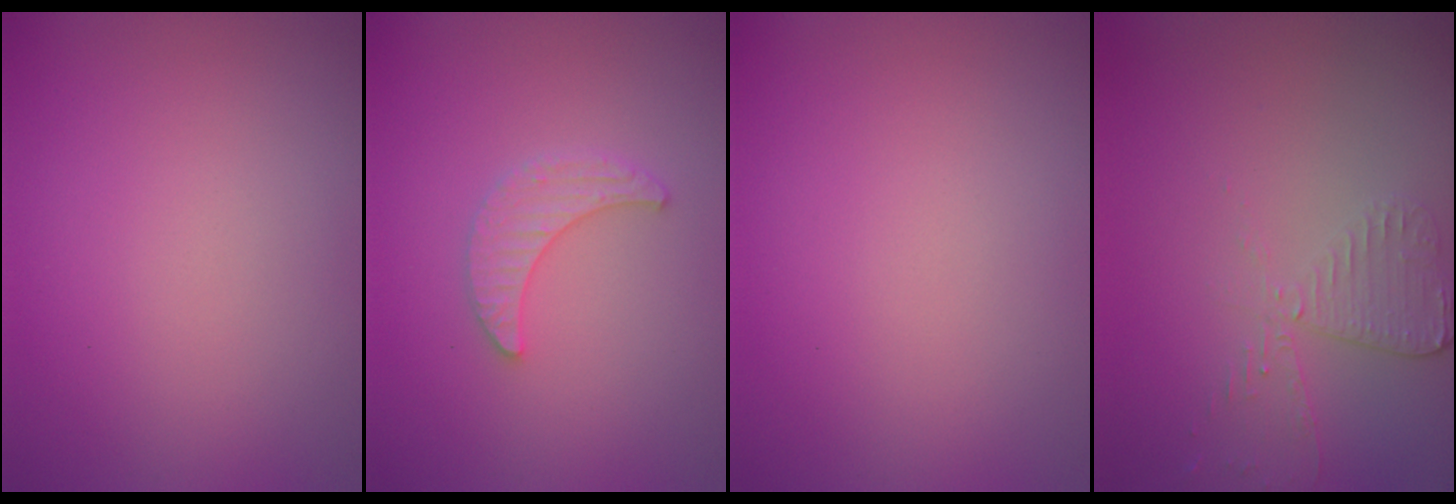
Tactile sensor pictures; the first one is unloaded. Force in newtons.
{"total": 2.2, "press": 2.2, "slide": 0.5}
{"total": 0.0}
{"total": 2.0, "press": 1.9, "slide": 0.6}